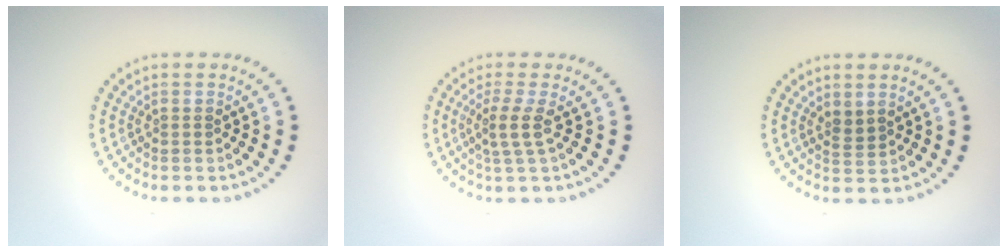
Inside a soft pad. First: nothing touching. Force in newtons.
{"total": 2.2, "press": 1.6, "slide": 1.5}
{"total": 1.2, "press": 0.9, "slide": 0.7}